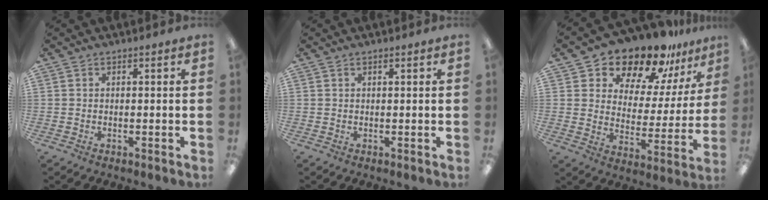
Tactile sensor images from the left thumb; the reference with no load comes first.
{"total": 0.7, "force": [0.5, 0.2, 0.4], "torque": [-0.009, 0.001, 0.008]}
{"total": 16.0, "force": [14.3, 5.8, 4.1], "torque": [-0.077, -0.122, 0.255]}